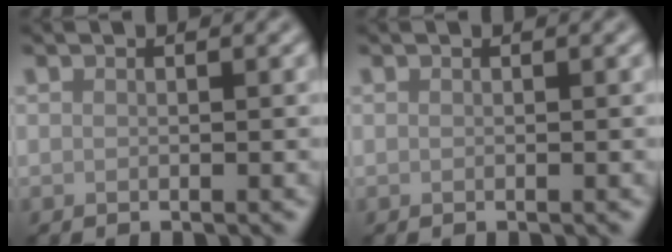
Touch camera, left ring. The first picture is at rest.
{"total": 0.0}